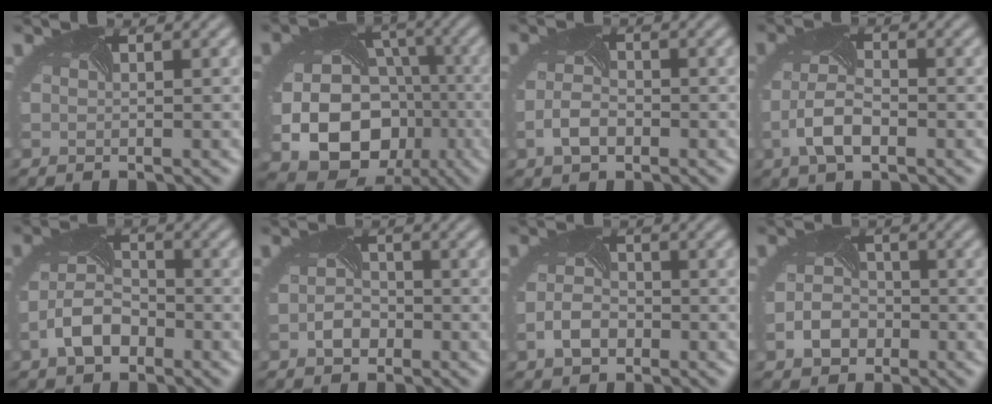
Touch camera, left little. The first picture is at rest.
{"total": 16.2, "force": [-4.3, 13.5, 7.9], "torque": [-0.161, -0.049, -0.069]}
{"total": 2.6, "force": [-1.2, 1.6, 1.6], "torque": [-0.039, -0.004, -0.024]}
{"total": 4.1, "force": [-1.5, 2.0, 3.2], "torque": [-0.075, -0.004, -0.032]}
{"total": 4.0, "force": [-2.1, 2.4, 2.5], "torque": [-0.056, -0.001, -0.043]}
{"total": 1.9, "force": [-1.0, 1.3, 1.0], "torque": [-0.023, -0.003, -0.022]}
{"total": 2.8, "force": [-1.3, 1.9, 1.6], "torque": [-0.035, -0.004, -0.026]}
{"total": 3.2, "force": [-1.5, 2.5, 1.4], "torque": [-0.025, -0.005, -0.031]}